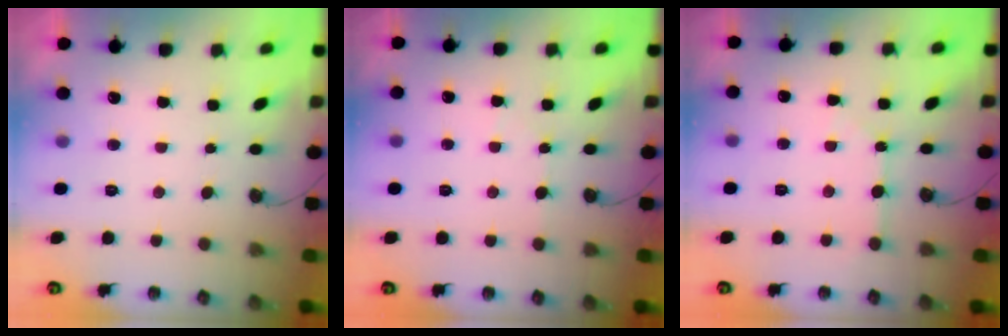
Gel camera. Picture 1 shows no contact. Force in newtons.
{"total": 3.6, "press": 3.5, "slide": 0.6}
{"total": 2.7, "press": 2.6, "slide": 0.5}